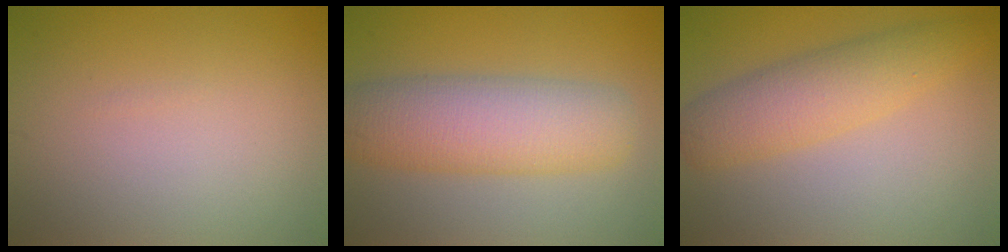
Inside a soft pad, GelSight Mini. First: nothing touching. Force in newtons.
{"total": 7.6, "press": 7.6, "slide": 0.3}
{"total": 5.0, "press": 5.0, "slide": 0.1}